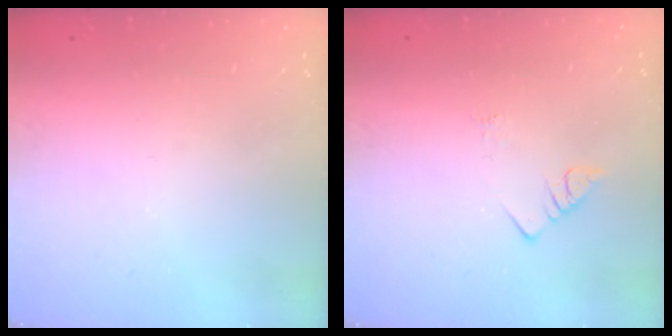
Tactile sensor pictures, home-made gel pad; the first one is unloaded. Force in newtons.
{"total": 3.1, "press": 3.1, "slide": 0.4}